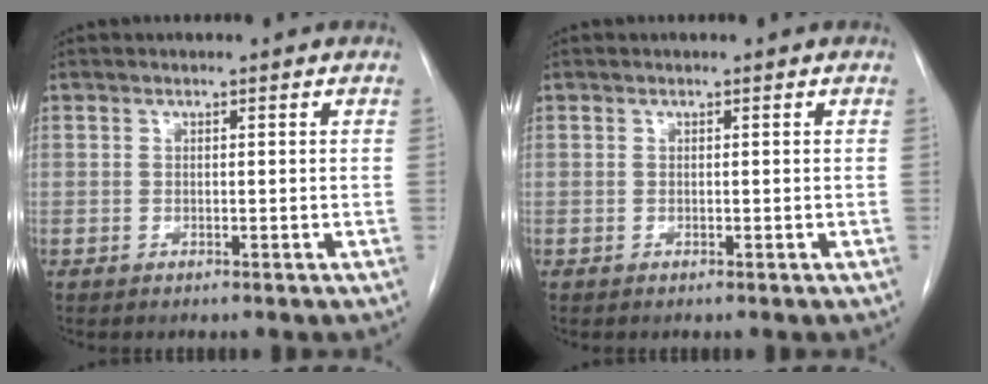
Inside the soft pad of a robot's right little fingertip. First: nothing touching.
{"total": 0.0}